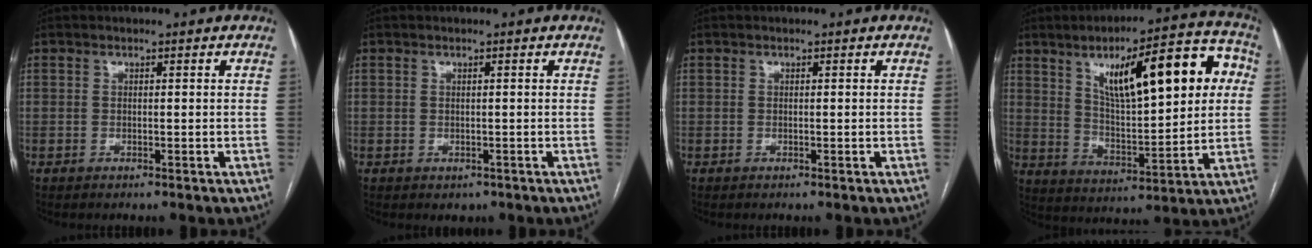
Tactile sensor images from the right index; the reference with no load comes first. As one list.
[{"total": 1.2, "force": [-0.4, 1.0, 0.5], "torque": [-0.003, 0.002, 0.002]}, {"total": 0.0}, {"total": 19.7, "force": [6.3, 5.2, 17.9], "torque": [-0.256, 0.033, 0.100]}]